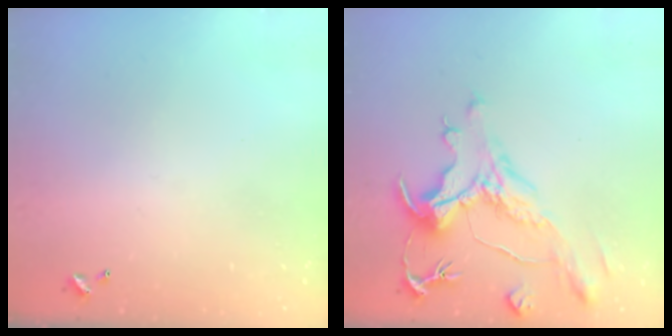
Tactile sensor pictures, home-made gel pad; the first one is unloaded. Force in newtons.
{"total": 1.9, "press": 0.9, "slide": 1.7}